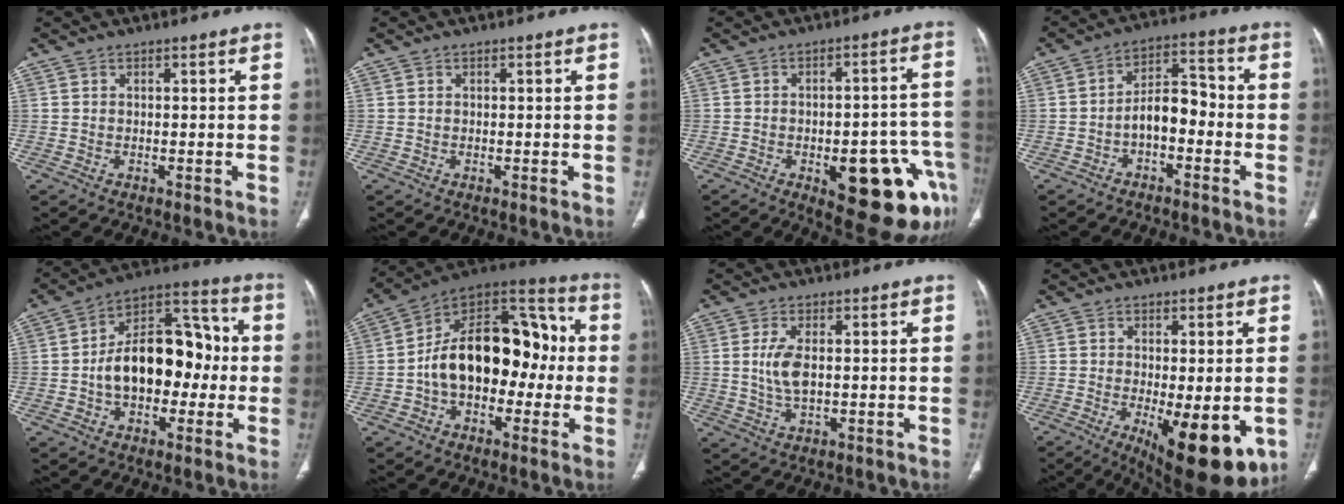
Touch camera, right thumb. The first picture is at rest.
{"total": 0.0}
{"total": 18.2, "force": [-7.2, 7.2, 15.0], "torque": [-0.131, 0.039, -0.074]}
{"total": 7.8, "force": [-2.4, 4.5, 5.9], "torque": [-0.081, 0.043, -0.049]}
{"total": 18.4, "force": [-1.4, 11.6, 14.2], "torque": [-0.188, 0.051, -0.026]}
{"total": 21.9, "force": [-1.2, 13.7, 17.0], "torque": [-0.237, 0.058, -0.025]}
{"total": 5.4, "force": [0.5, 2.4, 4.8], "torque": [-0.108, -0.005, 0.013]}
{"total": 15.3, "force": [-5.0, 5.7, 13.3], "torque": [-0.158, -0.020, -0.056]}